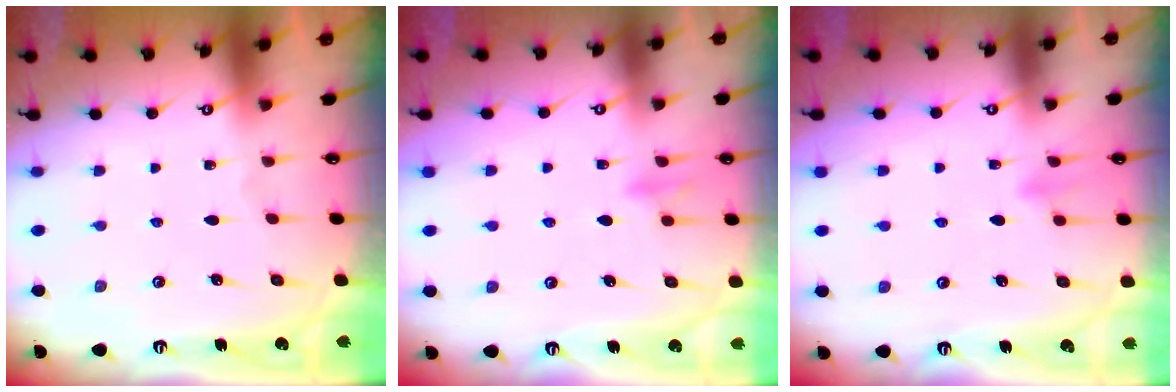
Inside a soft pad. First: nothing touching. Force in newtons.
{"total": 9.0, "press": 8.8, "slide": 1.5}
{"total": 6.3, "press": 6.2, "slide": 1.3}